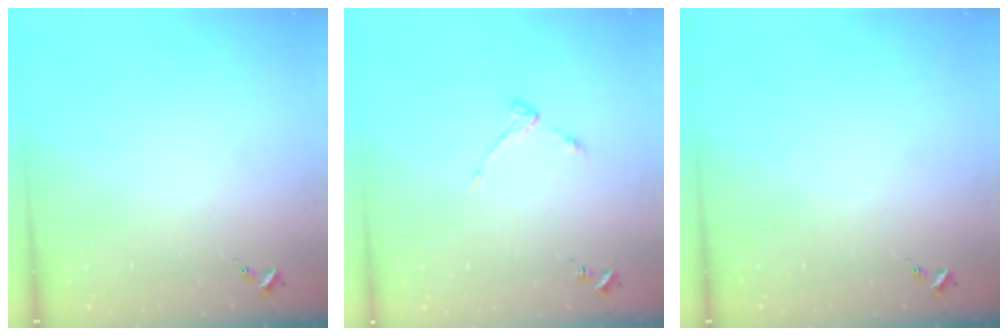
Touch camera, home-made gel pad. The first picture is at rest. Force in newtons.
{"total": 3.9, "press": 3.9, "slide": 0.6}
{"total": 0.0}